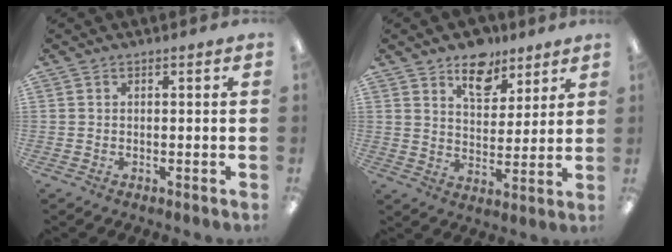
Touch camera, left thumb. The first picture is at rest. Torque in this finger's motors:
{"motor_torque": [1.56, 0.58, 0.97, -1.00, 0.04]}